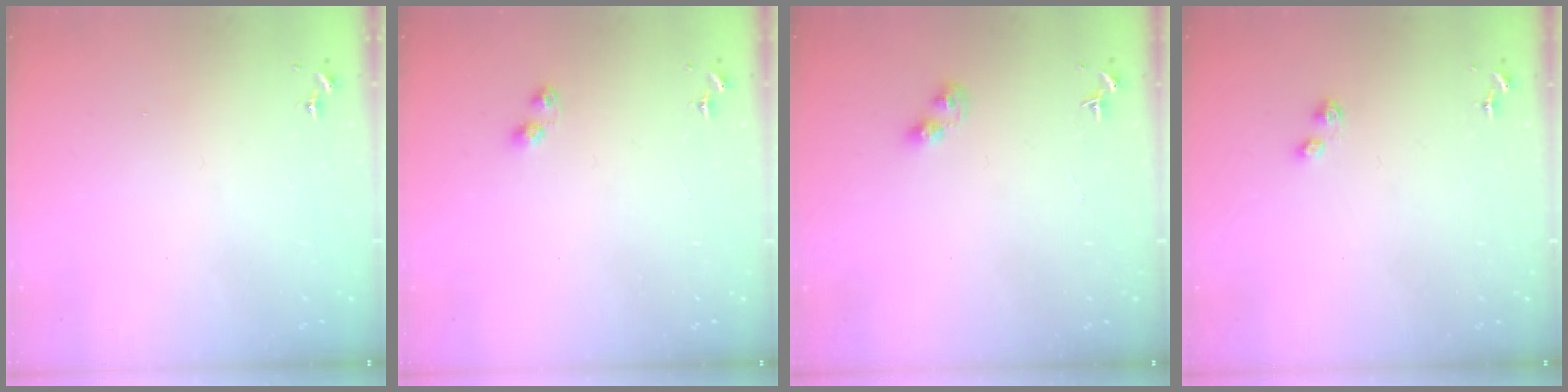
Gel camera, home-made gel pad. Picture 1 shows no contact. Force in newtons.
{"total": 3.0, "press": 3.0, "slide": 0.3}
{"total": 4.4, "press": 4.3, "slide": 0.4}
{"total": 3.0, "press": 2.9, "slide": 0.5}